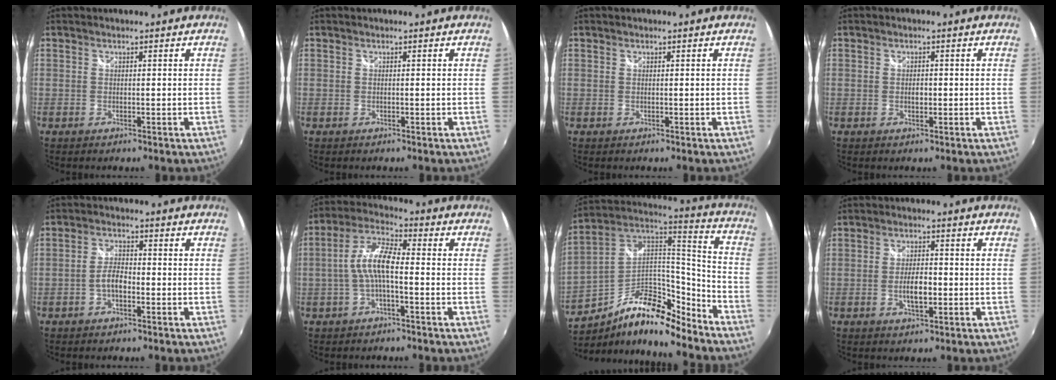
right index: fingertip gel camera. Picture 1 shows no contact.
{"total": 0.0}
{"total": 0.0}
{"total": 1.1, "force": [-0.2, 0.8, 0.7], "torque": [-0.013, 0.000, -0.002]}
{"total": 3.5, "force": [-1.5, 1.6, 2.7], "torque": [-0.057, 0.008, -0.030]}
{"total": 8.0, "force": [-1.5, 2.3, 7.5], "torque": [-0.165, 0.017, -0.030]}
{"total": 19.8, "force": [-12.1, 8.6, 13.1], "torque": [-0.242, 0.015, -0.209]}
{"total": 4.4, "force": [-1.1, 1.7, 3.9], "torque": [-0.077, -0.001, -0.018]}